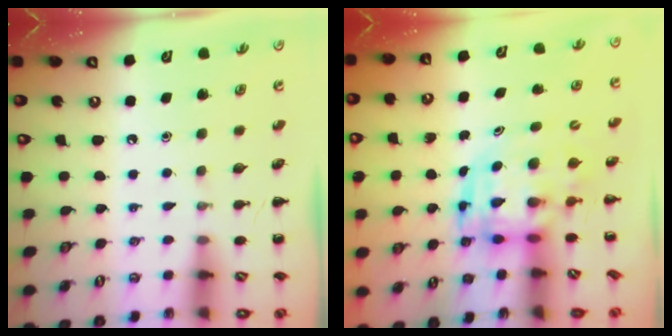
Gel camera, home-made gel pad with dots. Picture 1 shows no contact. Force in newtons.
{"total": 3.8, "press": 3.7, "slide": 0.8}